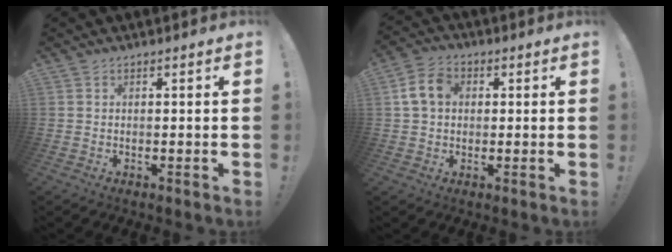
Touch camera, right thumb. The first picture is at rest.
{"total": 8.6, "force": [1.8, 6.5, 5.4], "torque": [-0.096, 0.016, 0.037]}